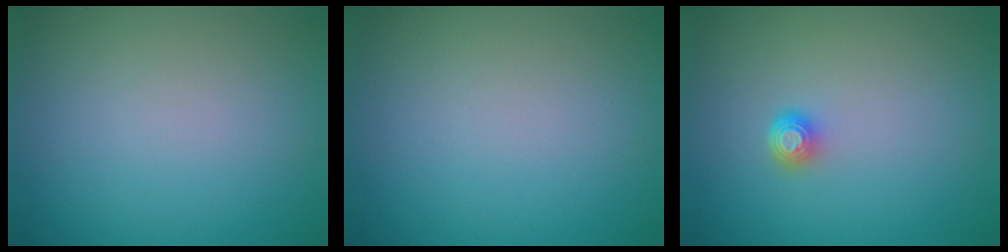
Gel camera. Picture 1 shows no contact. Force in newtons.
{"total": 0.0}
{"total": 1.5, "press": 1.1, "slide": 1.0}